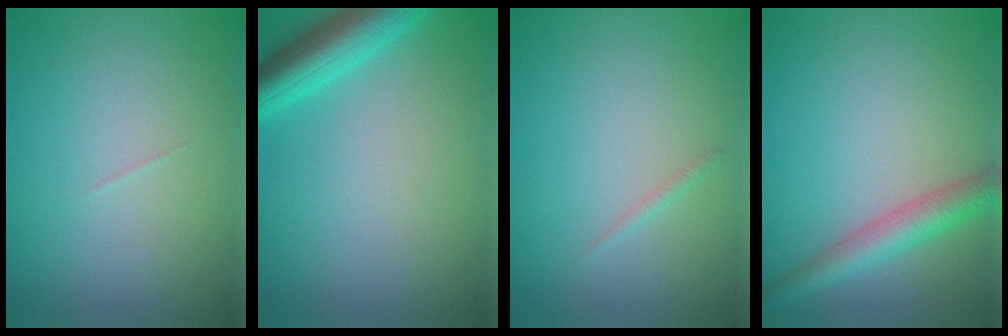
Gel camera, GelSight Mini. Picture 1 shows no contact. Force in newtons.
{"total": 4.7, "press": 4.7, "slide": 0.2}
{"total": 0.5, "press": 0.5, "slide": 0.0}
{"total": 3.6, "press": 3.6, "slide": 0.1}